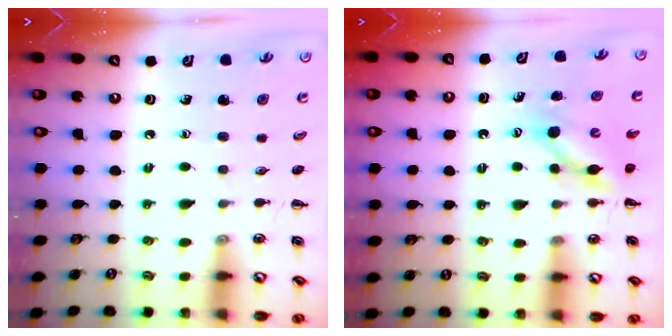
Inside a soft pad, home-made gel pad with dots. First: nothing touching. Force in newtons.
{"total": 5.4, "press": 5.3, "slide": 1.0}